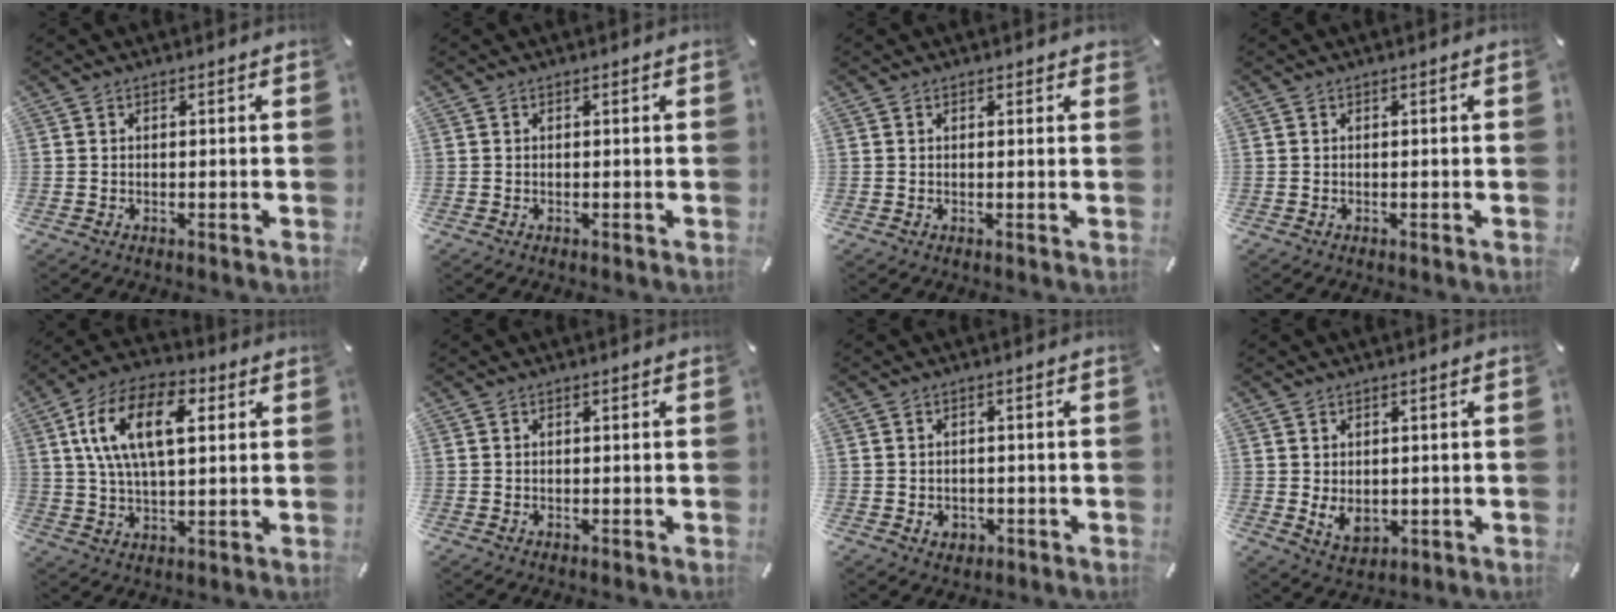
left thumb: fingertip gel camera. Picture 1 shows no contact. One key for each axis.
{"total": 0.0}
{"total": 0.7, "fx": 0.4, "fy": 0.5, "fz": 0.3, "tx": 0.001, "ty": -0.001, "tz": 0.006}
{"total": 0.0}
{"total": 15.3, "fx": 4.7, "fy": 8.2, "fz": 12.0, "tx": -0.246, "ty": 0.009, "tz": 0.077}
{"total": 0.0}
{"total": 2.5, "fx": -0.7, "fy": 2.2, "fz": 1.0, "tx": -0.011, "ty": 0.000, "tz": -0.015}
{"total": 5.3, "fx": 0.1, "fy": 4.0, "fz": 3.4, "tx": -0.065, "ty": -0.008, "tz": 0.001}